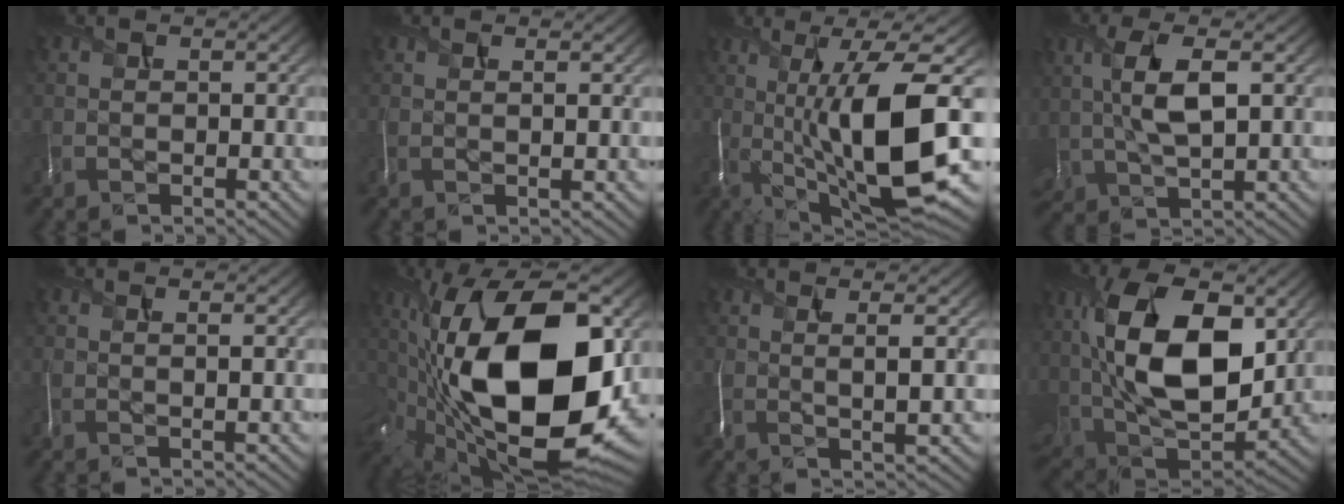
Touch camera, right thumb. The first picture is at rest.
{"total": 1.2, "force": [0.5, 0.1, 1.0], "torque": [-0.013, 0.007, 0.007]}
{"total": 16.1, "force": [-1.0, 5.6, 15.0], "torque": [-0.254, 0.008, -0.013]}
{"total": 7.4, "force": [1.9, 3.5, 6.3], "torque": [-0.148, 0.006, 0.035]}
{"total": 1.5, "force": [0.6, 0.1, 1.3], "torque": [-0.018, 0.007, 0.009]}
{"total": 20.3, "force": [0.9, 10.1, 17.5], "torque": [-0.332, -0.003, 0.008]}
{"total": 4.4, "force": [1.2, 0.6, 4.2], "torque": [-0.068, 0.004, 0.021]}
{"total": 16.5, "force": [4.2, 9.5, 12.9], "torque": [-0.261, 0.002, 0.075]}